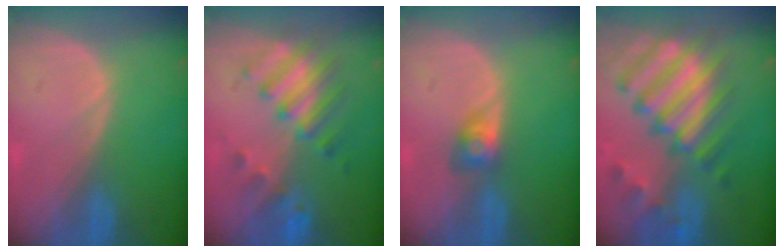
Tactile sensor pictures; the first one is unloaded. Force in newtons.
{"total": 7.2, "press": 7.1, "slide": 1.4}
{"total": 3.1, "press": 2.7, "slide": 1.4}
{"total": 12.5, "press": 10.8, "slide": 6.3}